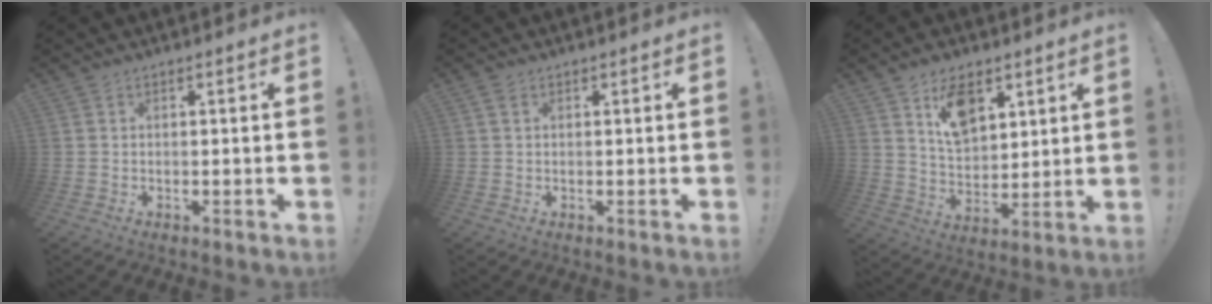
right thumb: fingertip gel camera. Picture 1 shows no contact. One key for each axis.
{"total": 1.5, "fx": 0.7, "fy": 1.0, "fz": 0.9, "tx": -0.017, "ty": 0.002, "tz": 0.013}
{"total": 11.2, "fx": 6.6, "fy": 6.8, "fz": 6.1, "tx": -0.100, "ty": -0.026, "tz": 0.127}